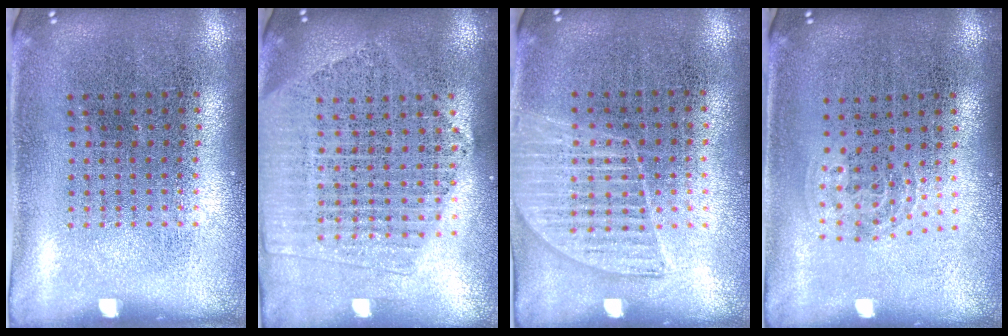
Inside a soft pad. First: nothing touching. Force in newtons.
{"total": 2.1, "press": 1.9, "slide": 0.8}
{"total": 1.4, "press": 1.2, "slide": 0.6}
{"total": 0.9, "press": 0.6, "slide": 0.7}